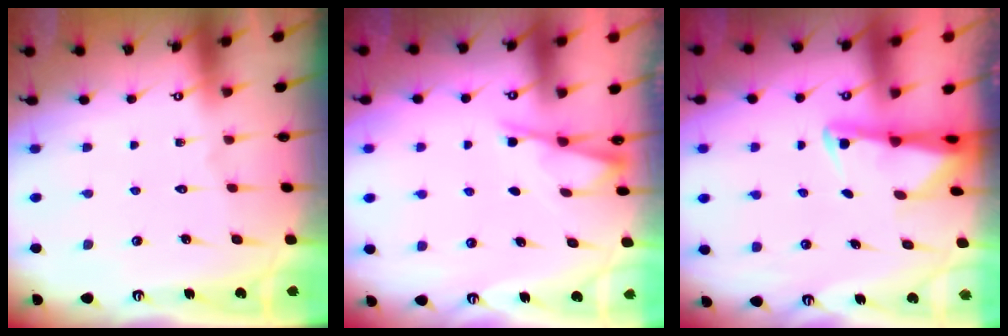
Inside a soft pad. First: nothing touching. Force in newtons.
{"total": 2.4, "press": 2.4, "slide": 0.4}
{"total": 2.3, "press": 2.3, "slide": 0.5}